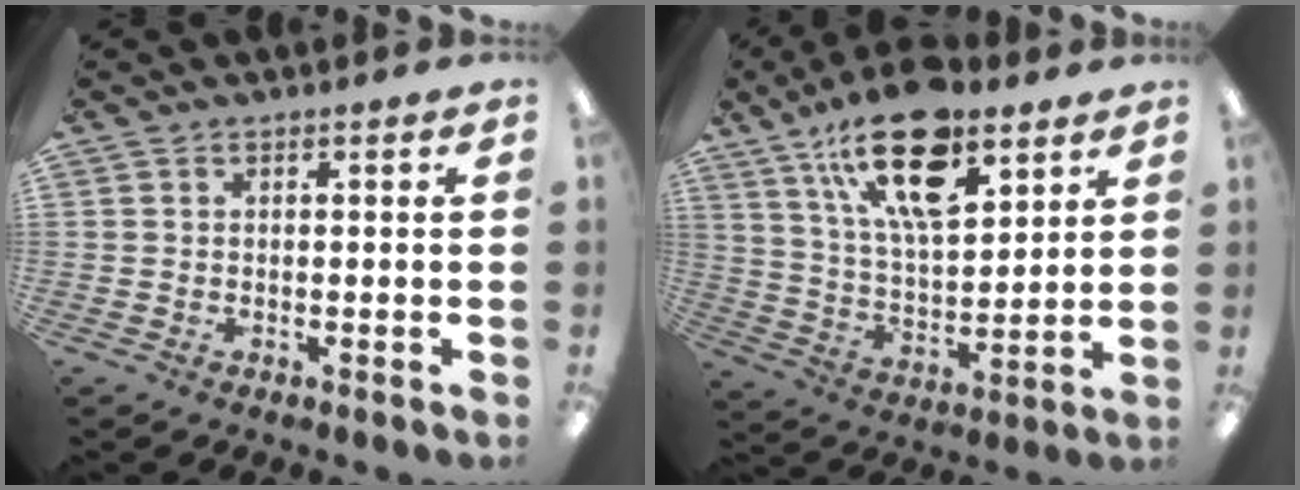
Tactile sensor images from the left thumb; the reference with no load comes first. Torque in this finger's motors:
{"motor_torque": [0.68, 0.71, 1.88, -0.89, 0.17]}